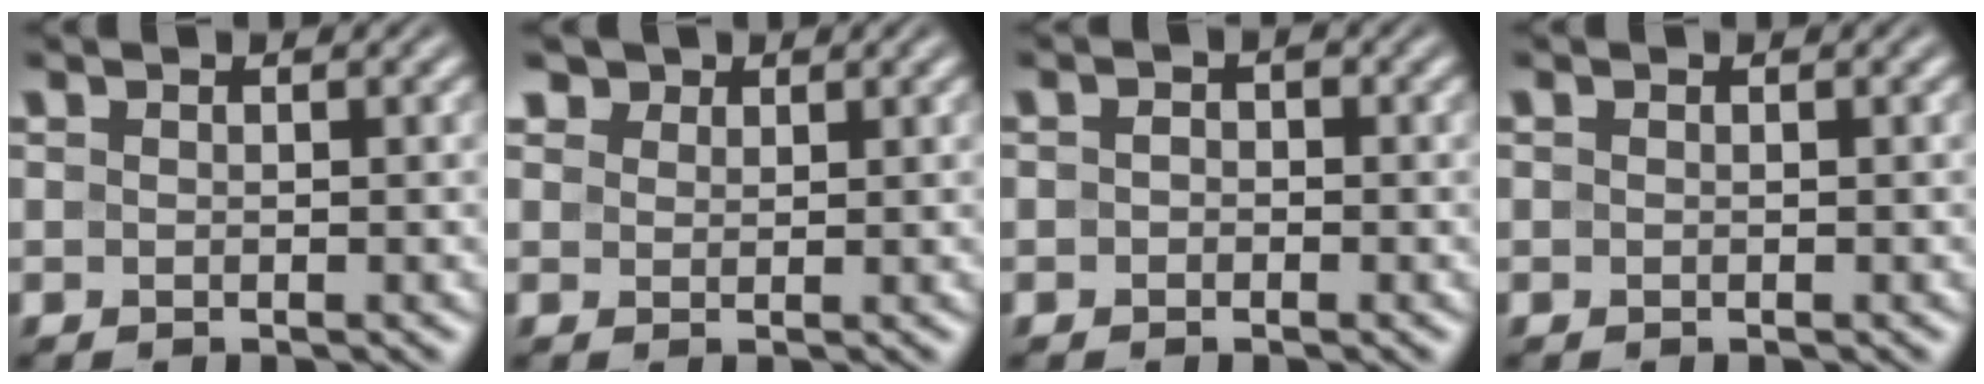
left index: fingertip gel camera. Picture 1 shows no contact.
{"total": 2.4, "force": [1.8, 1.5, 0.7], "torque": [-0.018, -0.006, 0.032]}
{"total": 1.0, "force": [-0.3, 0.8, 0.5], "torque": [-0.010, -0.001, -0.008]}
{"total": 0.0}